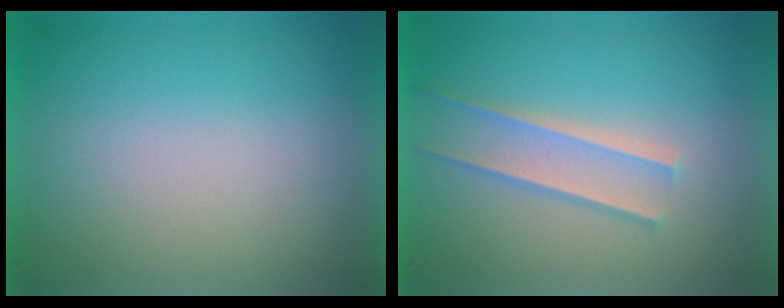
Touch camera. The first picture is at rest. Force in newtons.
{"total": 1.7}